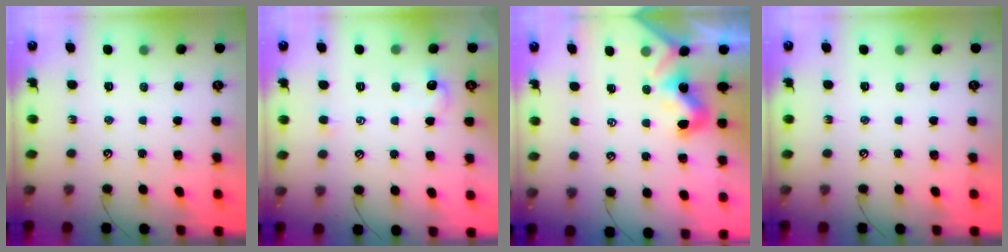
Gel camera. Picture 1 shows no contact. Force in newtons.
{"total": 1.6, "press": 1.5, "slide": 0.4}
{"total": 1.8, "press": 1.7, "slide": 0.3}
{"total": 0.0}